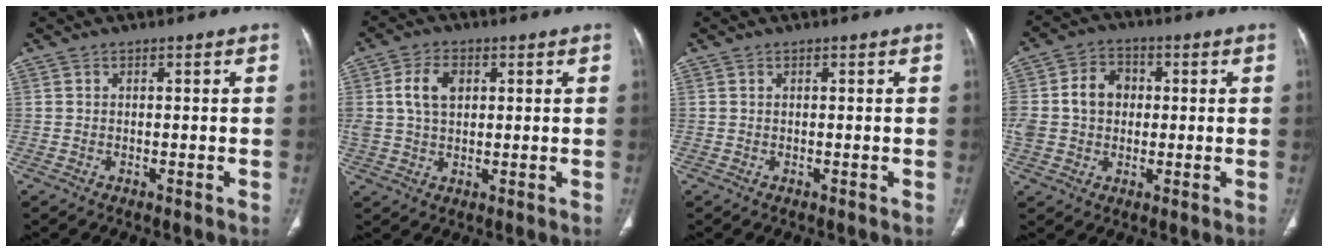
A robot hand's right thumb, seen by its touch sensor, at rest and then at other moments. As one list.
[{"total": 6.8, "force": [1.8, 4.5, 4.8], "torque": [-0.085, 0.002, 0.034]}, {"total": 0.0}, {"total": 12.1, "force": [1.0, 9.9, 6.9], "torque": [-0.132, 0.022, 0.020]}]